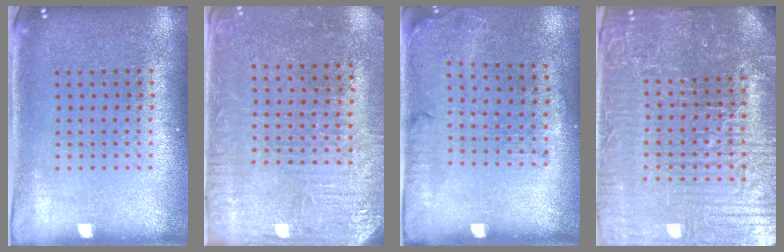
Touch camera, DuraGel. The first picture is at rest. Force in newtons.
{"total": 3.1, "press": 3.0, "slide": 0.8}
{"total": 1.7, "press": 1.2, "slide": 1.2}
{"total": 6.5, "press": 5.9, "slide": 2.8}